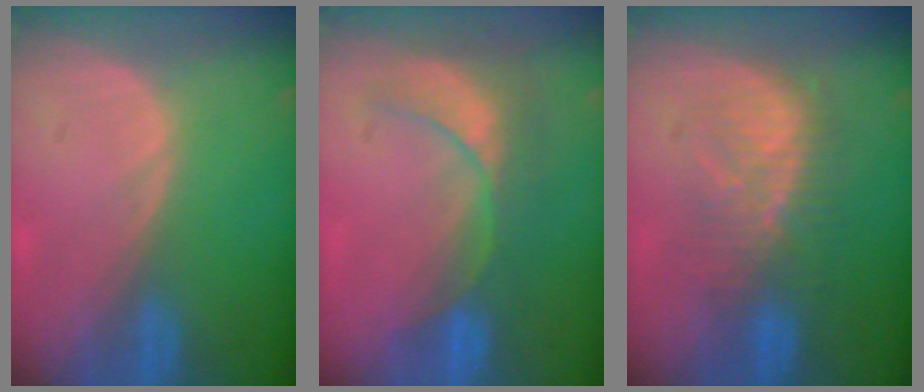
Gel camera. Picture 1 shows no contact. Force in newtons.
{"total": 9.0, "press": 7.8, "slide": 4.6}
{"total": 7.9, "press": 7.8, "slide": 1.6}